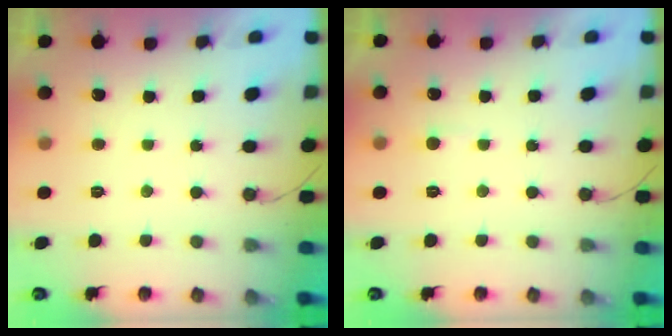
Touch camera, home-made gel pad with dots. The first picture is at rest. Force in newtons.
{"total": 2.3, "press": 2.3, "slide": 0.3}